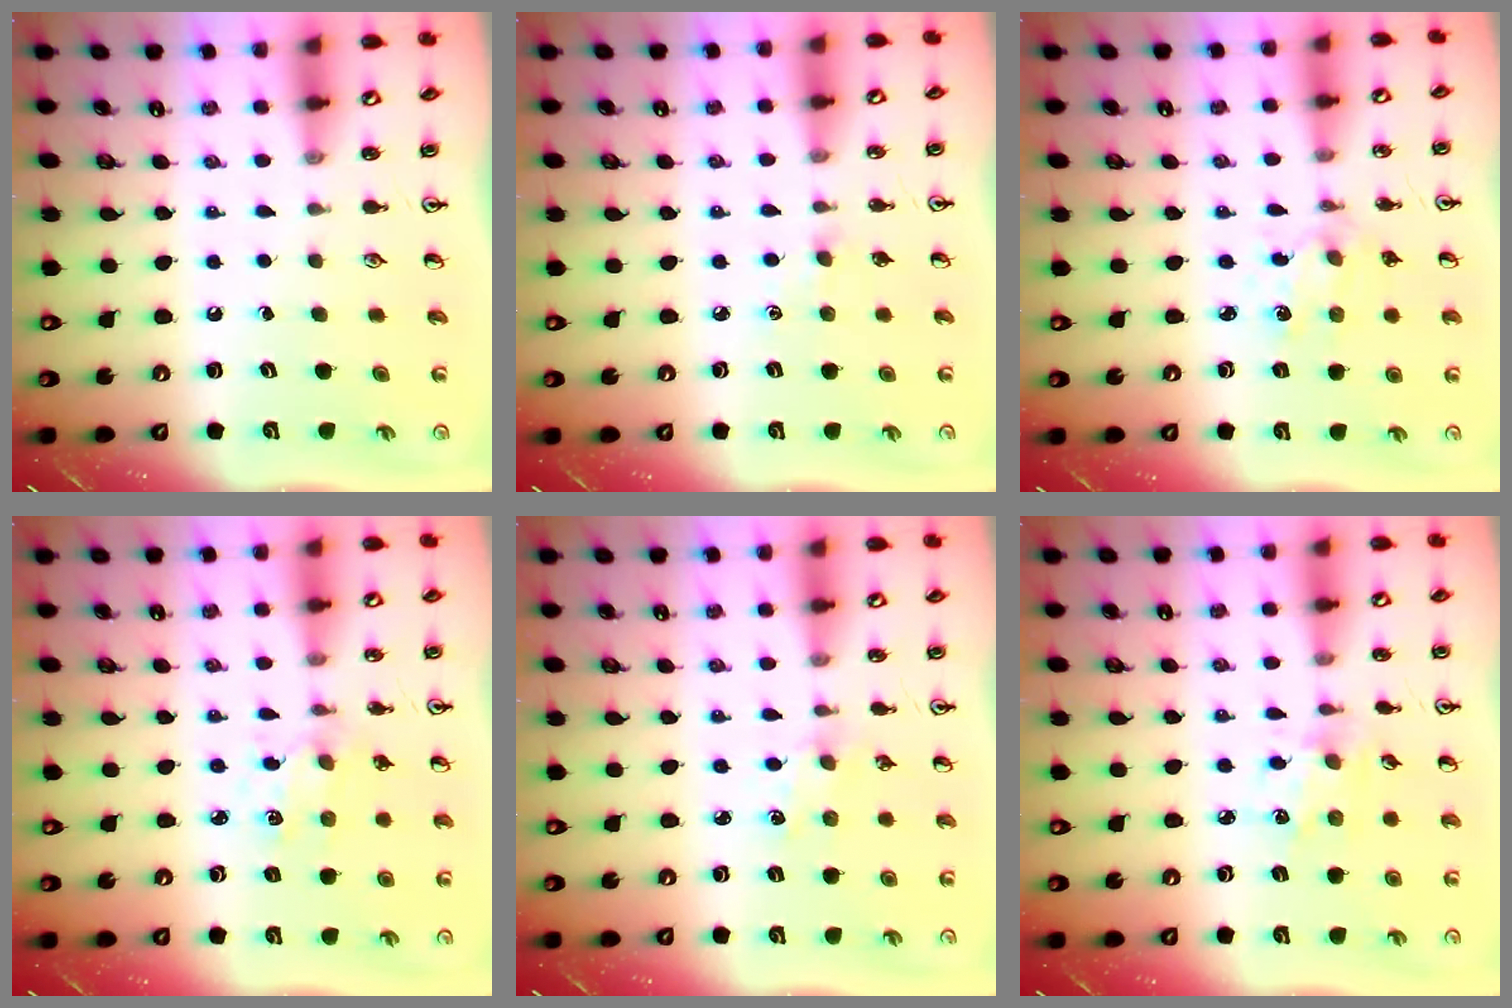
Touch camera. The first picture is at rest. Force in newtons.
{"total": 2.8, "press": 2.7, "slide": 0.5}
{"total": 2.0, "press": 2.0, "slide": 0.3}
{"total": 1.3, "press": 1.3, "slide": 0.1}
{"total": 2.4, "press": 2.4, "slide": 0.3}
{"total": 2.5, "press": 2.4, "slide": 0.6}